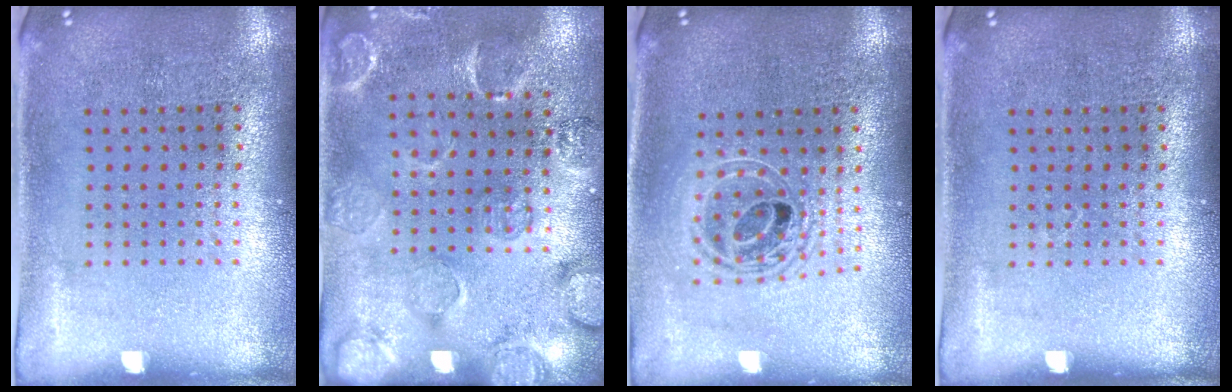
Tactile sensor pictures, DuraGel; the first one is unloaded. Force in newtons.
{"total": 2.8, "press": 1.9, "slide": 2.1}
{"total": 1.7, "press": 1.4, "slide": 1.0}
{"total": 0.0}